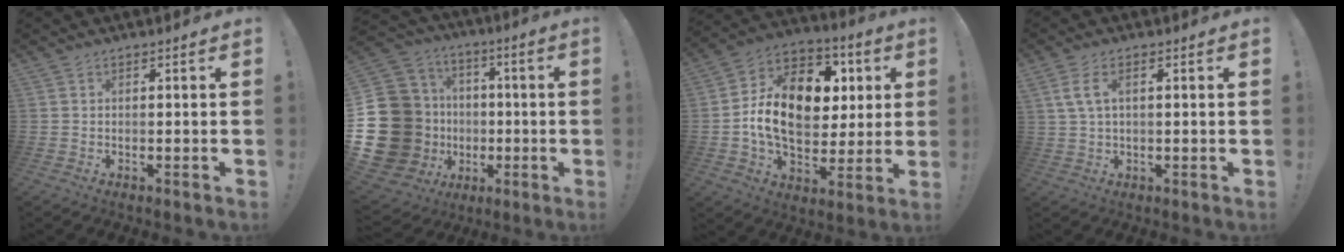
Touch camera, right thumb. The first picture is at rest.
{"total": 26.1, "force": [-3.7, 21.8, 14.0], "torque": [-0.298, 0.005, 0.009]}
{"total": 19.8, "force": [2.3, 13.4, 14.4], "torque": [-0.219, 0.001, 0.048]}
{"total": 5.6, "force": [1.4, 2.8, 4.6], "torque": [-0.099, 0.002, 0.026]}